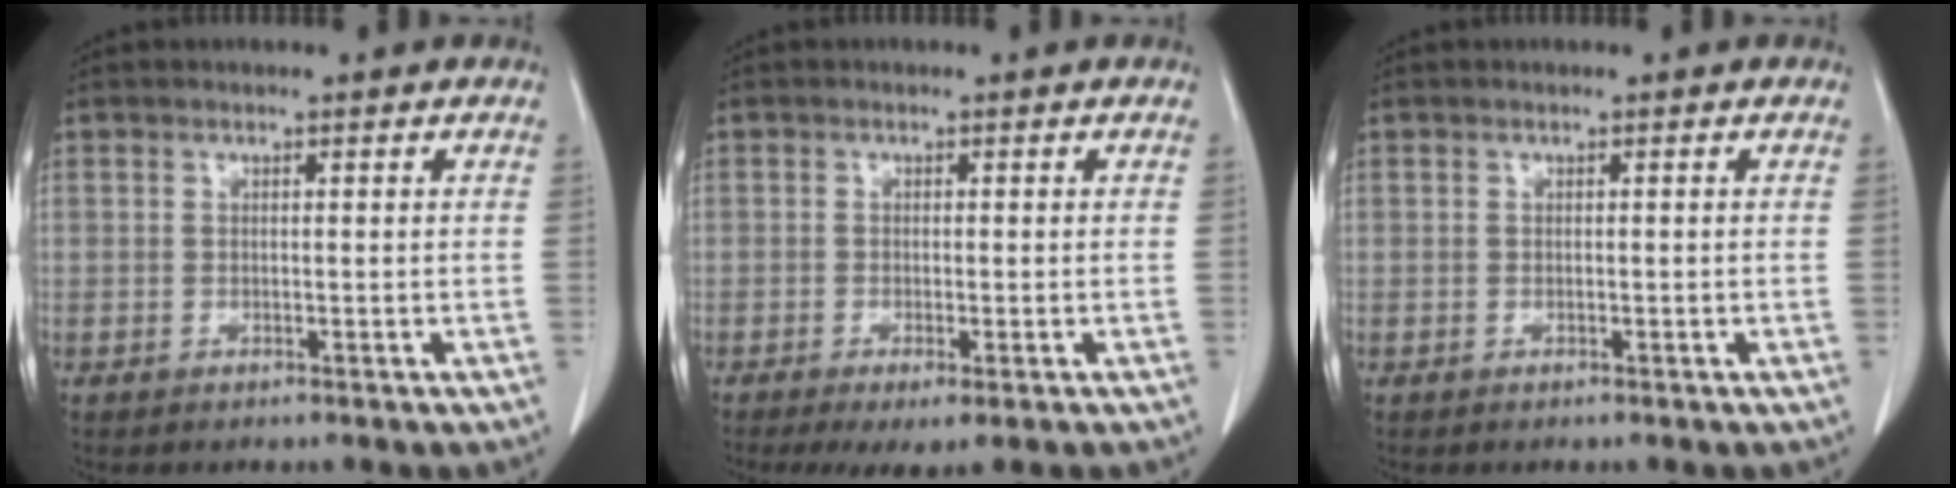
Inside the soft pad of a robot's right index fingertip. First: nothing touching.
{"total": 3.9, "force": [-2.2, 0.8, 3.1], "torque": [-0.049, -0.013, -0.031]}
{"total": 0.0}